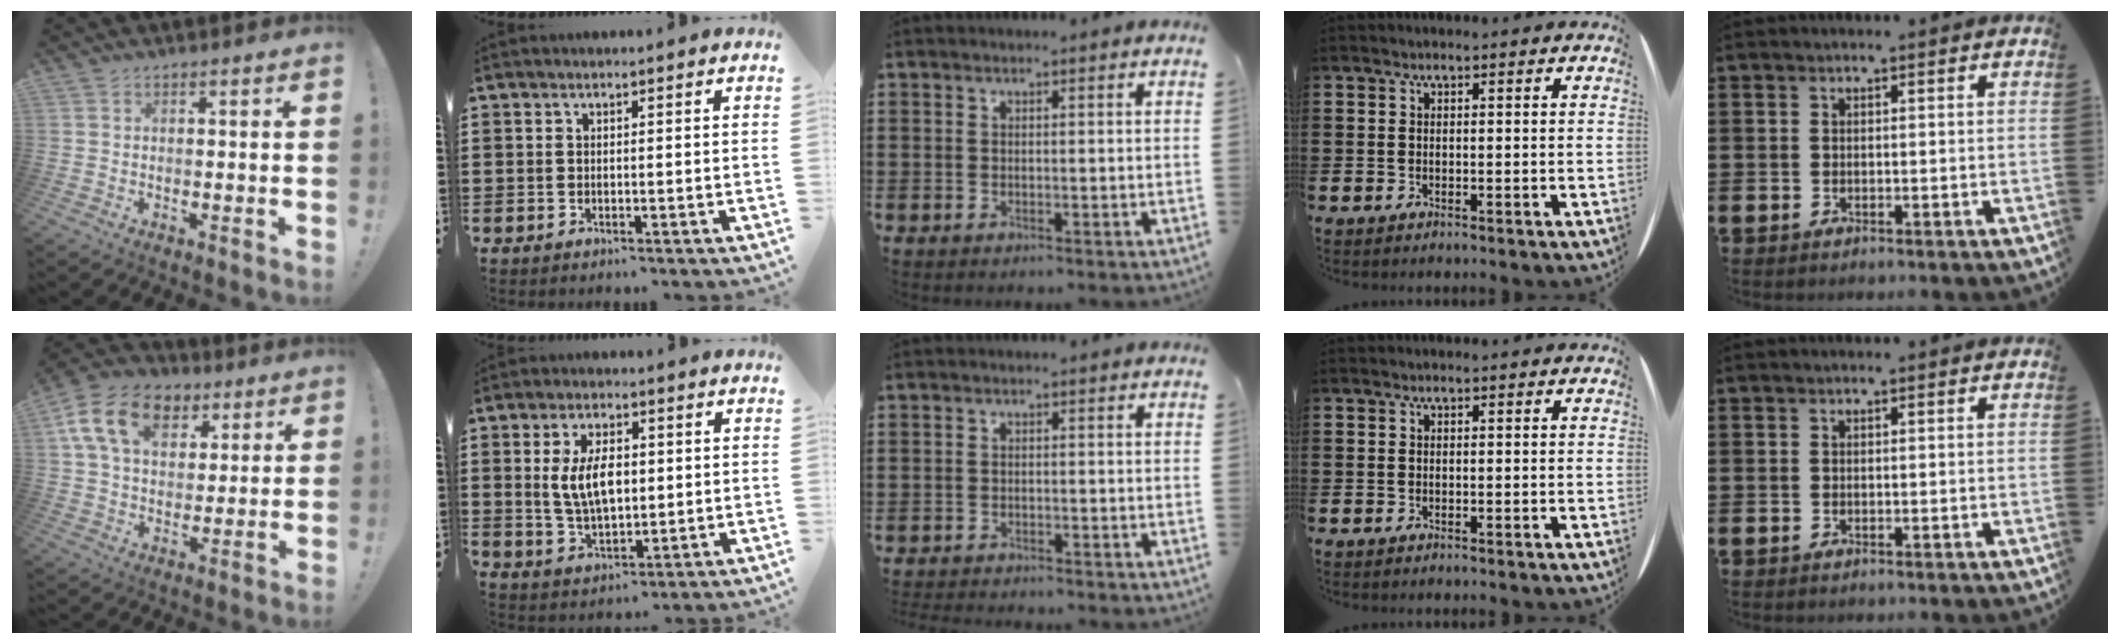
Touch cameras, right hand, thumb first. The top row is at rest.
{"thumb": {"total": 16.3, "force": [6.8, 11.2, 9.7], "torque": [-0.156, -0.016, 0.129]}, "index": {"total": 7.3, "force": [0.9, 3.6, 6.3], "torque": [-0.131, 0.002, 0.008]}, "middle": {"total": 1.3, "force": [-1.3, 0.0, 0.0], "torque": [-0.004, 0.000, -0.027]}}